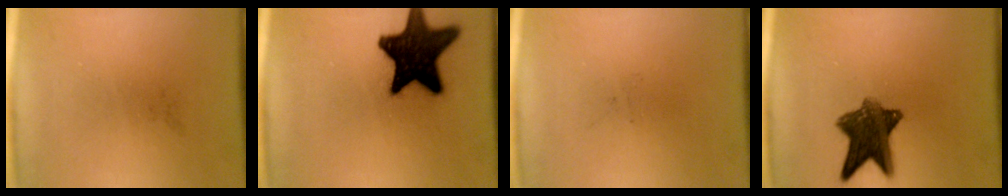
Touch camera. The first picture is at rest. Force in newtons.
{"total": 18.5}
{"total": 0.0}
{"total": 8.9}